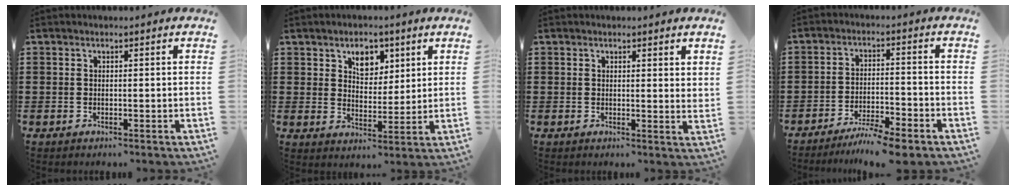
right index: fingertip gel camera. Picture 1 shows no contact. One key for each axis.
{"total": 5.2, "fx": 2.9, "fy": 3.6, "fz": 2.5, "tx": -0.049, "ty": 0.008, "tz": 0.048}
{"total": 1.2, "fx": 1.1, "fy": 0.3, "fz": 0.5, "tx": -0.006, "ty": 0.000, "tz": 0.019}
{"total": 5.6, "fx": -5.1, "fy": 0.0, "fz": 2.3, "tx": -0.045, "ty": -0.005, "tz": -0.097}